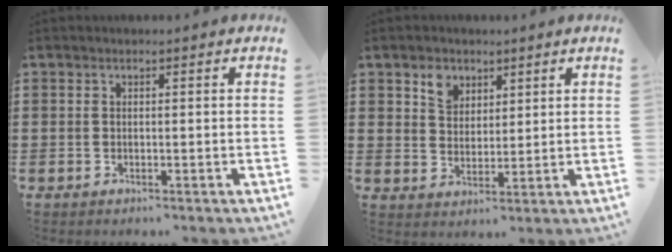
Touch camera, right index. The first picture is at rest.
{"total": 4.1, "force": [2.7, 2.9, 1.1], "torque": [-0.027, 0.008, 0.049]}